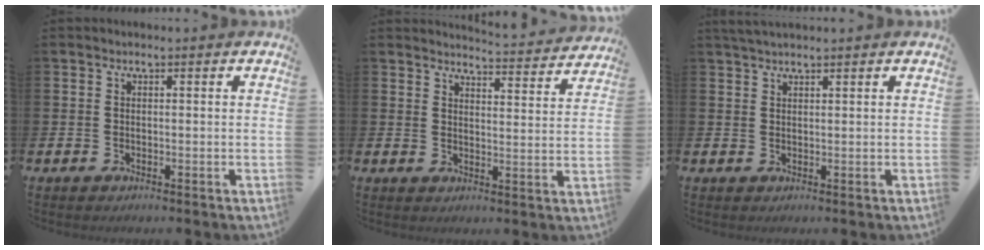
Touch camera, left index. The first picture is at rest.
{"total": 4.7, "force": [4.7, 0.0, 0.5], "torque": [-0.005, -0.038, 0.079]}
{"total": 1.9, "force": [1.7, 0.3, 0.7], "torque": [-0.011, 0.001, 0.031]}